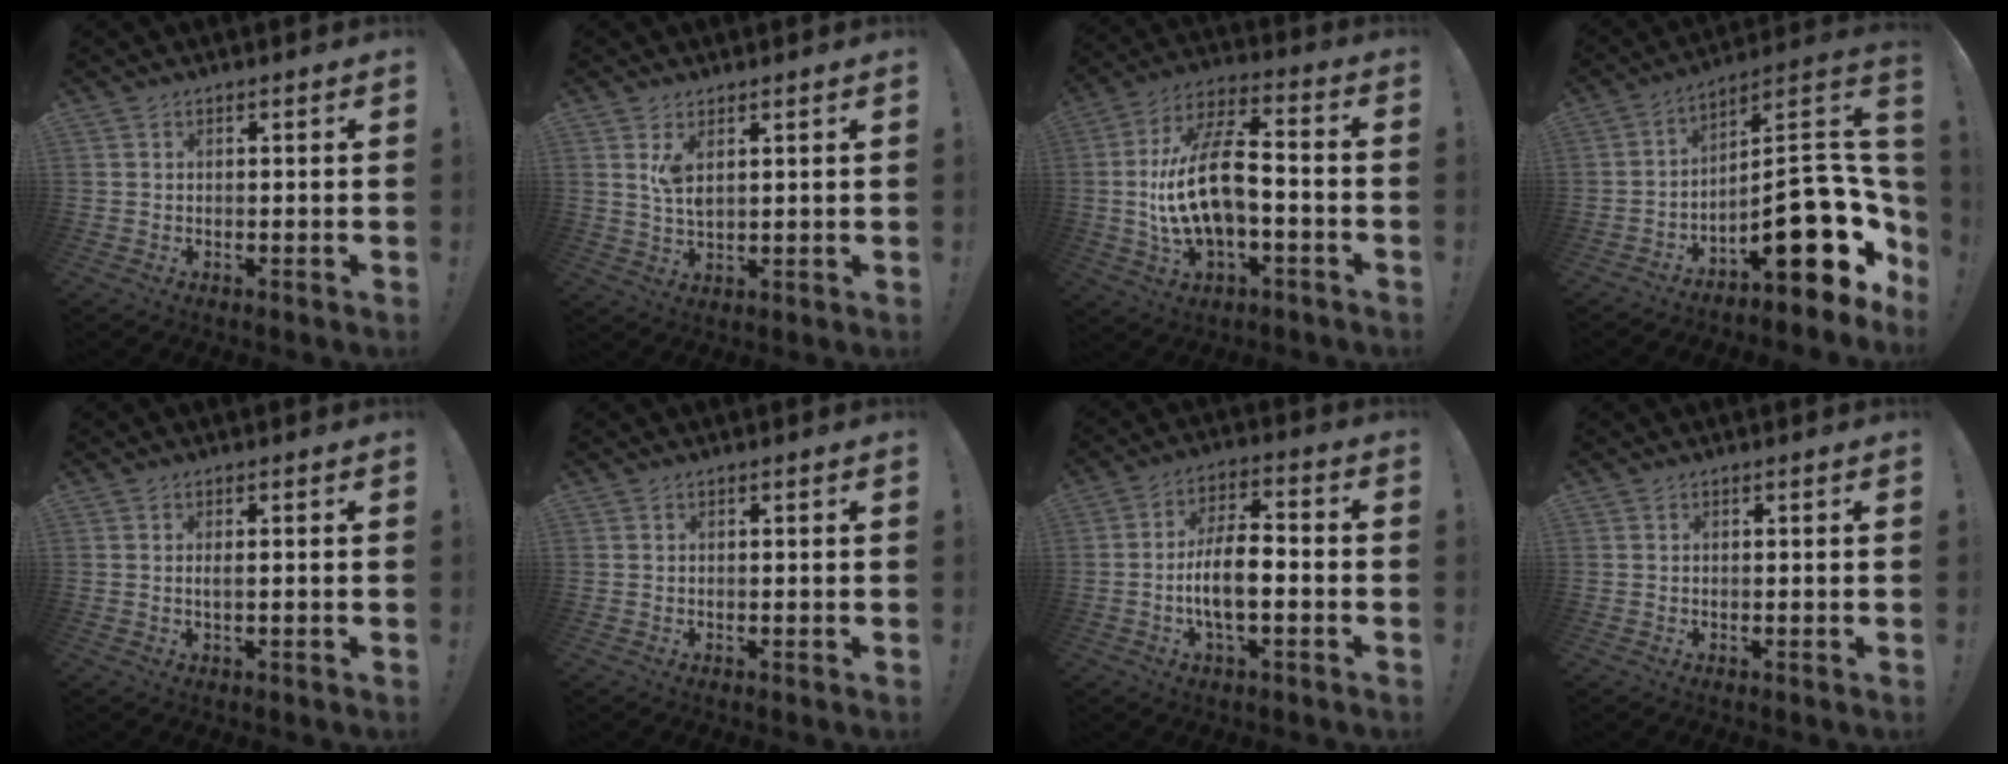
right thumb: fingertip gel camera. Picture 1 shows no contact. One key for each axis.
{"total": 4.8, "fx": 2.3, "fy": 1.9, "fz": 3.7, "tx": -0.061, "ty": -0.014, "tz": 0.037}
{"total": 17.7, "fx": -1.9, "fy": 8.5, "fz": 15.4, "tx": -0.284, "ty": 0.008, "tz": -0.033}
{"total": 23.9, "fx": -7.2, "fy": 9.8, "fz": 20.5, "tx": -0.277, "ty": 0.030, "tz": -0.100}
{"total": 1.4, "fx": -0.2, "fy": -0.2, "fz": 1.4, "tx": -0.024, "ty": -0.002, "tz": -0.006}
{"total": 0.0}
{"total": 10.1, "fx": -3.0, "fy": 4.0, "fz": 8.8, "tx": -0.161, "ty": 0.012, "tz": -0.055}
{"total": 0.0}